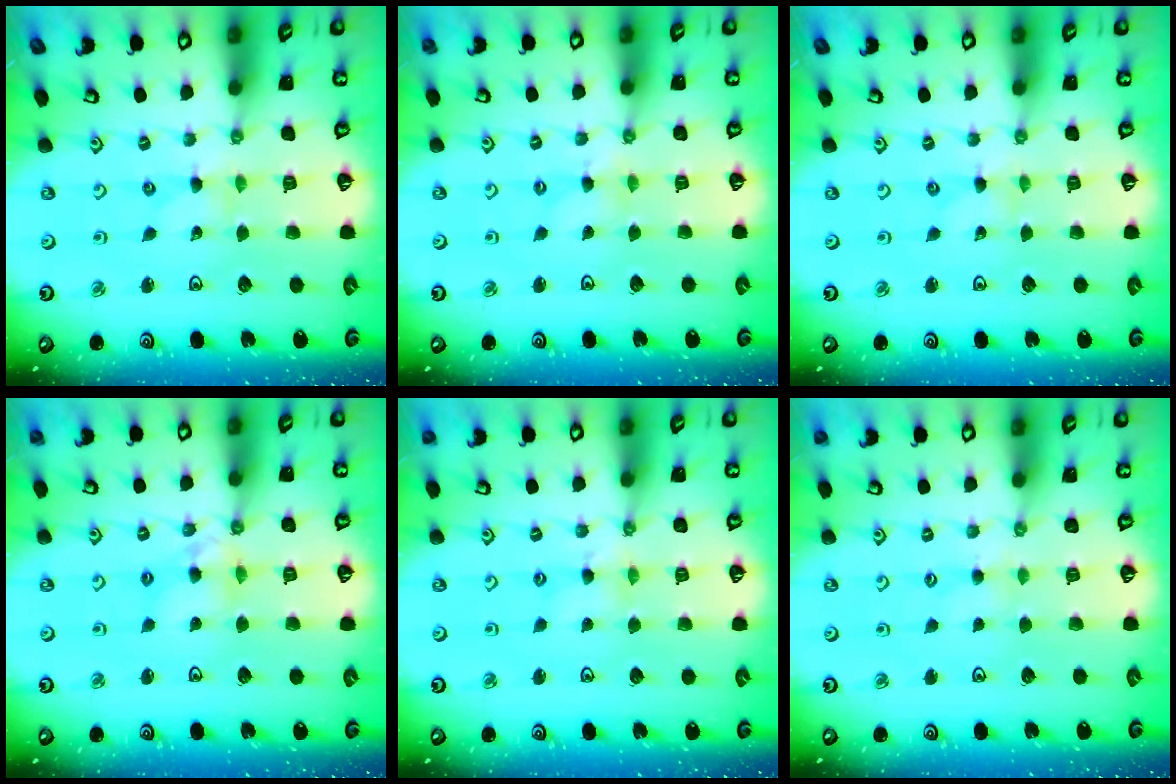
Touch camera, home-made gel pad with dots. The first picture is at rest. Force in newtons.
{"total": 0.0}
{"total": 0.0}
{"total": 6.6, "press": 6.6, "slide": 0.6}
{"total": 3.3, "press": 3.3, "slide": 0.4}
{"total": 1.7, "press": 1.6, "slide": 0.3}